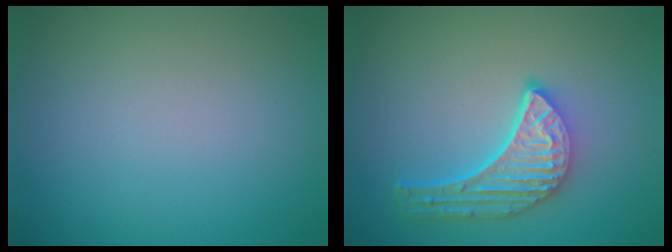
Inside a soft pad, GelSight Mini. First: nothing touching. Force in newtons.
{"total": 5.1, "press": 3.8, "slide": 3.3}